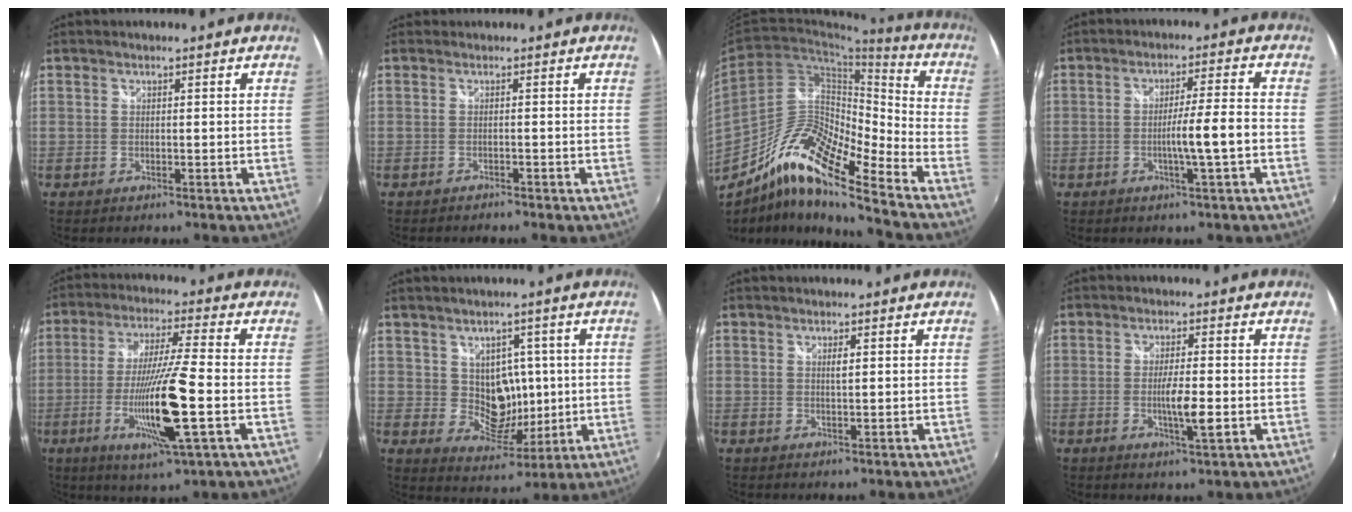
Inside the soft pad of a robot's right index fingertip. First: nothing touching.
{"total": 1.0, "force": [-0.7, 0.6, 0.1], "torque": [-0.010, -0.003, -0.015]}
{"total": 15.0, "force": [-10.9, 1.9, 10.1], "torque": [-0.174, 0.010, -0.216]}
{"total": 6.0, "force": [-2.0, -0.7, 5.6], "torque": [-0.095, -0.005, -0.029]}
{"total": 14.7, "force": [-4.3, 0.1, 14.1], "torque": [-0.272, -0.025, -0.076]}
{"total": 7.6, "force": [1.1, 6.7, 3.4], "torque": [-0.055, 0.000, 0.033]}
{"total": 0.9, "force": [0.3, 0.2, 0.9], "torque": [-0.014, 0.001, 0.006]}
{"total": 4.8, "force": [-1.1, 0.5, 4.7], "torque": [-0.082, -0.010, -0.018]}